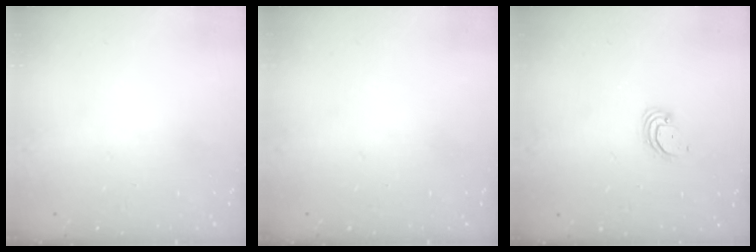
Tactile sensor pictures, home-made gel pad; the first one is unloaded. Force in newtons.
{"total": 0.0}
{"total": 3.4, "press": 3.4, "slide": 0.1}